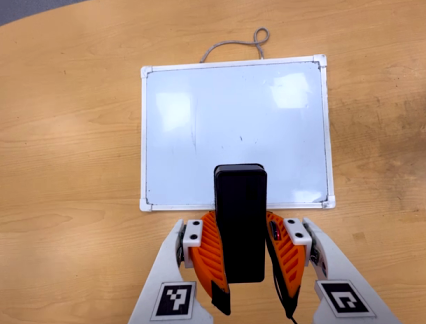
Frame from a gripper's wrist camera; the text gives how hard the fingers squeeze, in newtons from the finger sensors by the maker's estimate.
{"total": 7.8, "left": 6.5, "right": 9.1}